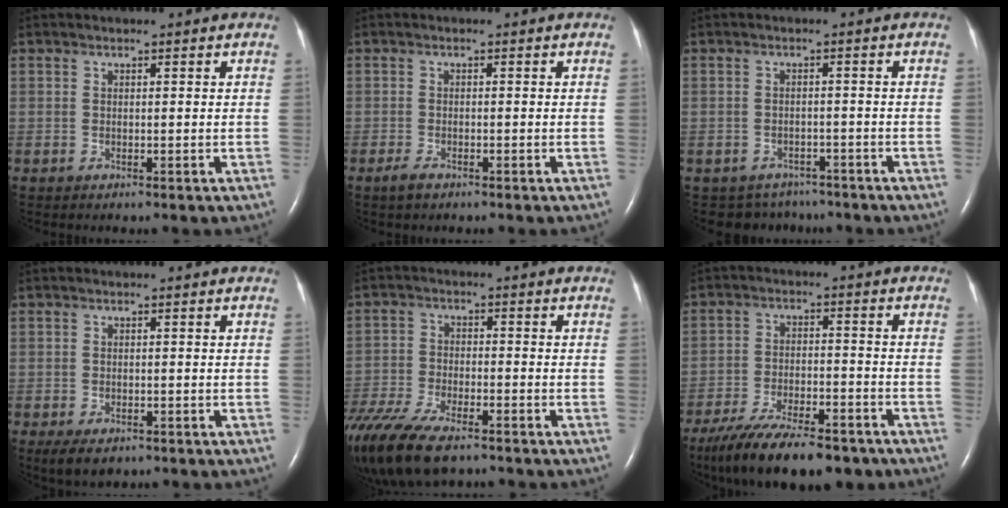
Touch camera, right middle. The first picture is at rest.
{"total": 1.7, "force": [-1.2, 0.6, 1.1], "torque": [-0.030, -0.003, -0.021]}
{"total": 5.1, "force": [-4.4, 2.6, -0.5], "torque": [0.006, 0.012, -0.058]}
{"total": 3.8, "force": [-2.5, 1.8, 2.2], "torque": [-0.041, -0.008, -0.033]}
{"total": 14.8, "force": [-11.1, 4.5, 8.8], "torque": [-0.191, -0.033, -0.193]}
{"total": 17.4, "force": [-13.5, 5.2, 9.6], "torque": [-0.169, -0.016, -0.212]}